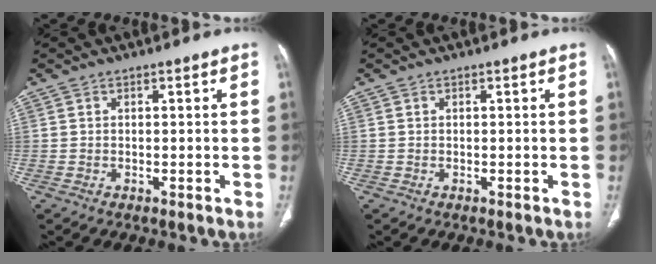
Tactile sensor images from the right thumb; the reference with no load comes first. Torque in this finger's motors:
{"motor_torque": [0.00, 0.00, -0.10, 0.04, 0.00]}